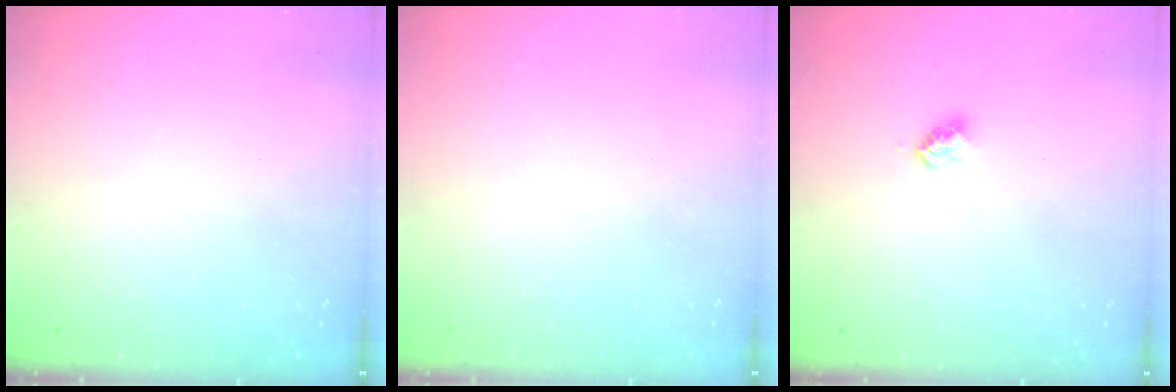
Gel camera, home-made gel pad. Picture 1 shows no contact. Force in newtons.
{"total": 0.7, "press": 0.7, "slide": 0.1}
{"total": 2.8, "press": 2.8, "slide": 0.4}